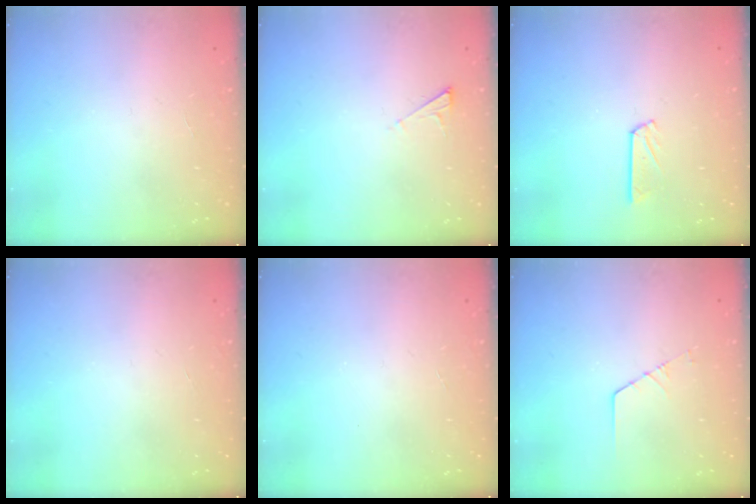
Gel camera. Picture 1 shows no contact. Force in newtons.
{"total": 2.5, "press": 2.4, "slide": 0.3}
{"total": 4.8, "press": 4.8, "slide": 0.3}
{"total": 0.0}
{"total": 0.0}
{"total": 1.3, "press": 1.3, "slide": 0.1}